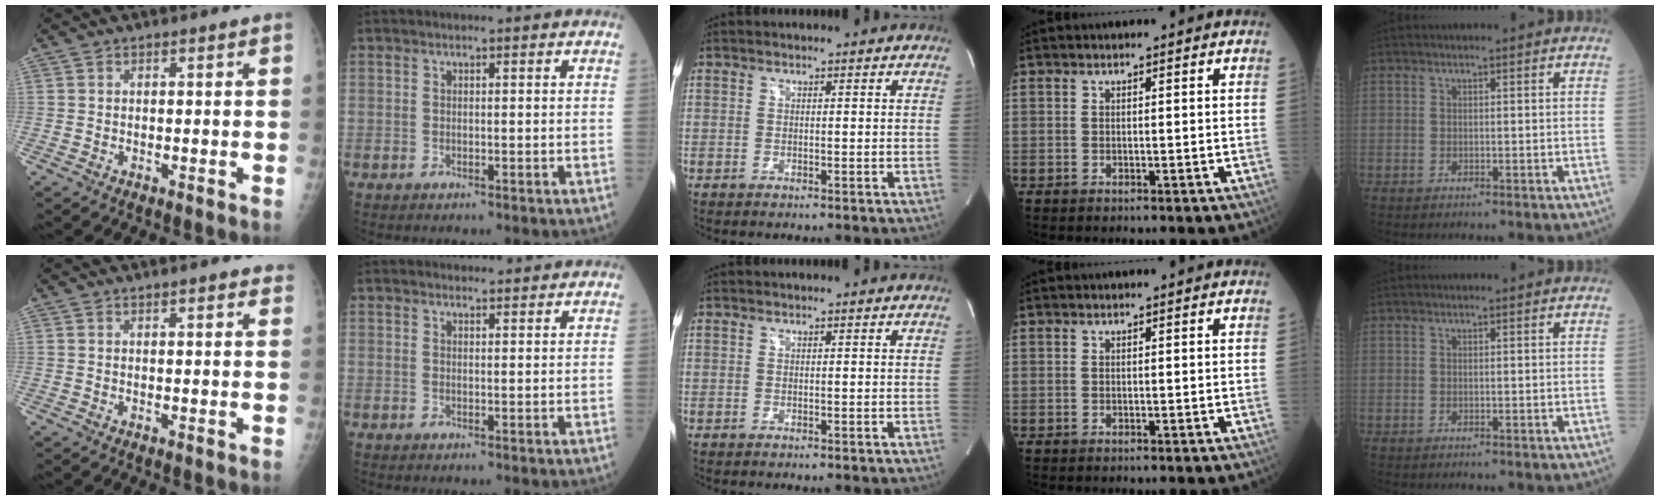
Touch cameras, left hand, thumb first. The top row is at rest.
{"thumb": {"total": 2.4, "force": [1.9, 0.7, 1.4], "torque": [-0.003, 0.001, 0.021]}, "index": {"total": 2.5, "force": [2.5, 0.6, 0.1], "torque": [0.000, 0.009, 0.033]}}